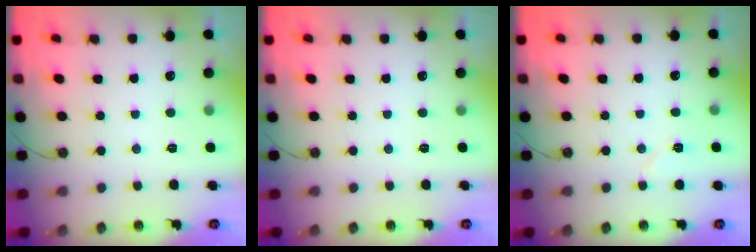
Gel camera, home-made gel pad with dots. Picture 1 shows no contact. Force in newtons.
{"total": 0.0}
{"total": 5.3, "press": 5.2, "slide": 0.9}